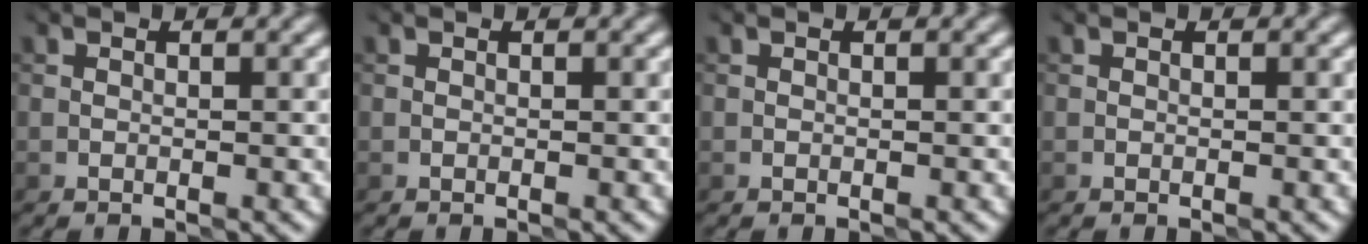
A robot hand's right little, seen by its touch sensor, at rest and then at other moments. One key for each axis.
{"total": 0.0}
{"total": 0.0}
{"total": 0.0}